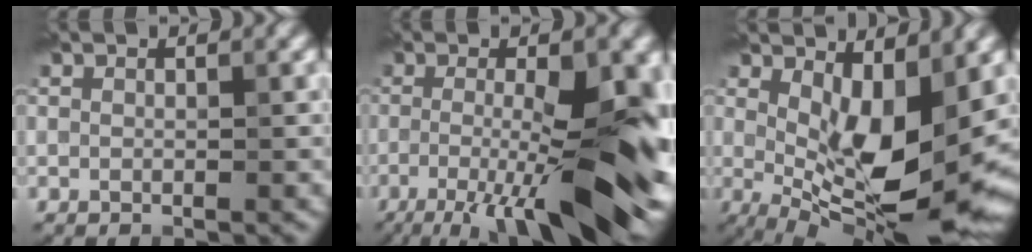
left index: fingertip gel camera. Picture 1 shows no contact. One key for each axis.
{"total": 14.5, "fx": -3.9, "fy": 3.4, "fz": 13.6, "tx": -0.196, "ty": 0.006, "tz": -0.056}
{"total": 11.5, "fx": 0.3, "fy": 4.7, "fz": 10.5, "tx": -0.156, "ty": -0.016, "tz": 0.012}